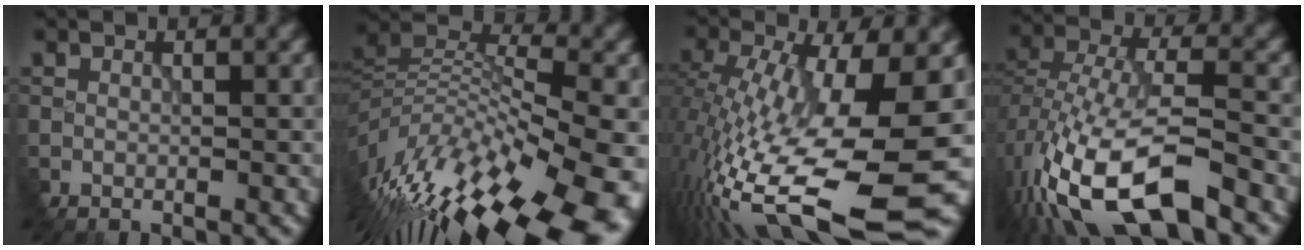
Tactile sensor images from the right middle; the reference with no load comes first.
{"total": 13.5, "force": [-6.8, 5.5, 10.3], "torque": [-0.226, -0.002, -0.112]}
{"total": 14.7, "force": [-2.5, 4.3, 13.8], "torque": [-0.289, -0.023, -0.044]}
{"total": 12.0, "force": [-5.9, 4.8, 9.3], "torque": [-0.221, -0.013, -0.107]}